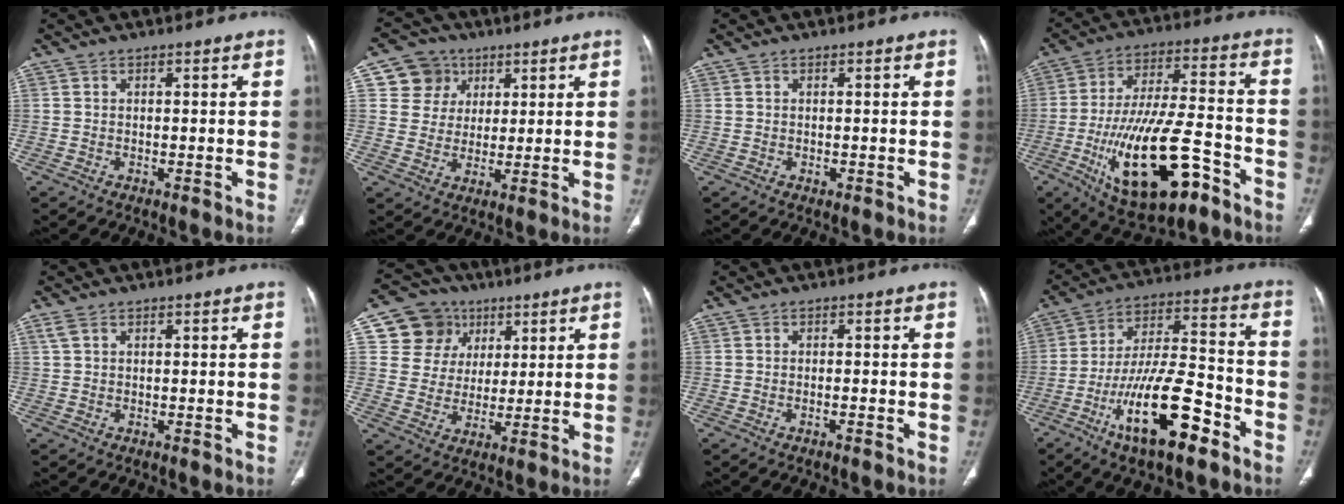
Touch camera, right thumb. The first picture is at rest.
{"total": 8.1, "force": [3.3, 7.3, 1.4], "torque": [0.011, -0.009, 0.059]}
{"total": 0.7, "force": [-0.1, 0.5, 0.5], "torque": [-0.005, 0.000, -0.001]}
{"total": 21.9, "force": [-9.5, 8.7, 17.8], "torque": [-0.323, 0.041, -0.146]}
{"total": 1.6, "force": [0.9, 0.8, 1.1], "torque": [-0.030, 0.009, 0.027]}
{"total": 11.1, "force": [4.7, 9.8, 2.3], "torque": [-0.002, -0.011, 0.086]}
{"total": 0.9, "force": [-0.5, 0.1, 0.7], "torque": [-0.016, 0.005, -0.006]}
{"total": 18.3, "force": [-9.4, 5.9, 14.6], "torque": [-0.255, 0.060, -0.155]}